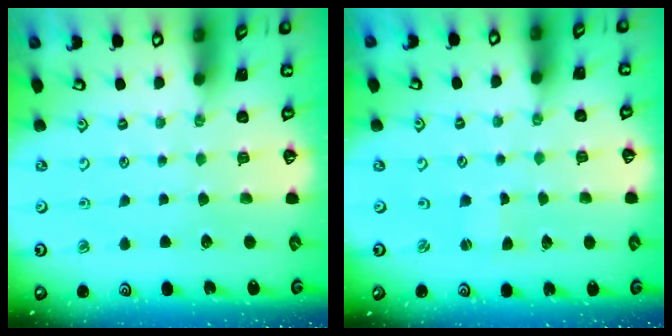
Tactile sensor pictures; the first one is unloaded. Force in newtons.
{"total": 0.0}